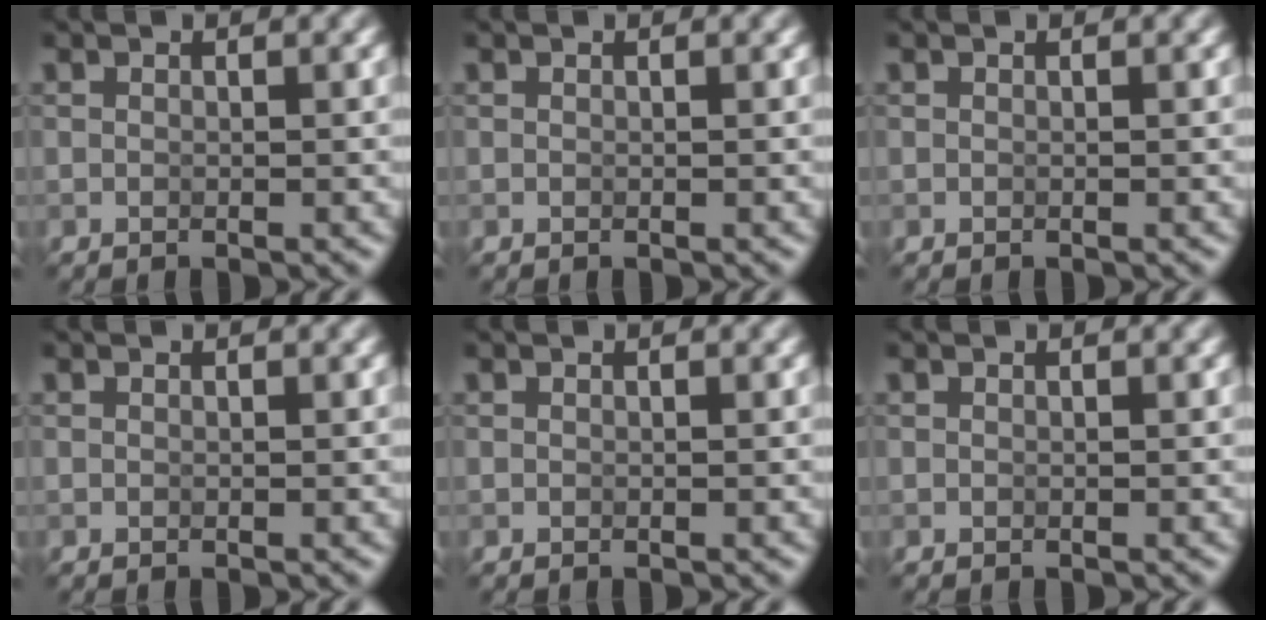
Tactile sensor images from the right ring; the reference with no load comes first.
{"total": 0.0}
{"total": 0.0}
{"total": 0.0}
{"total": 0.0}
{"total": 0.0}